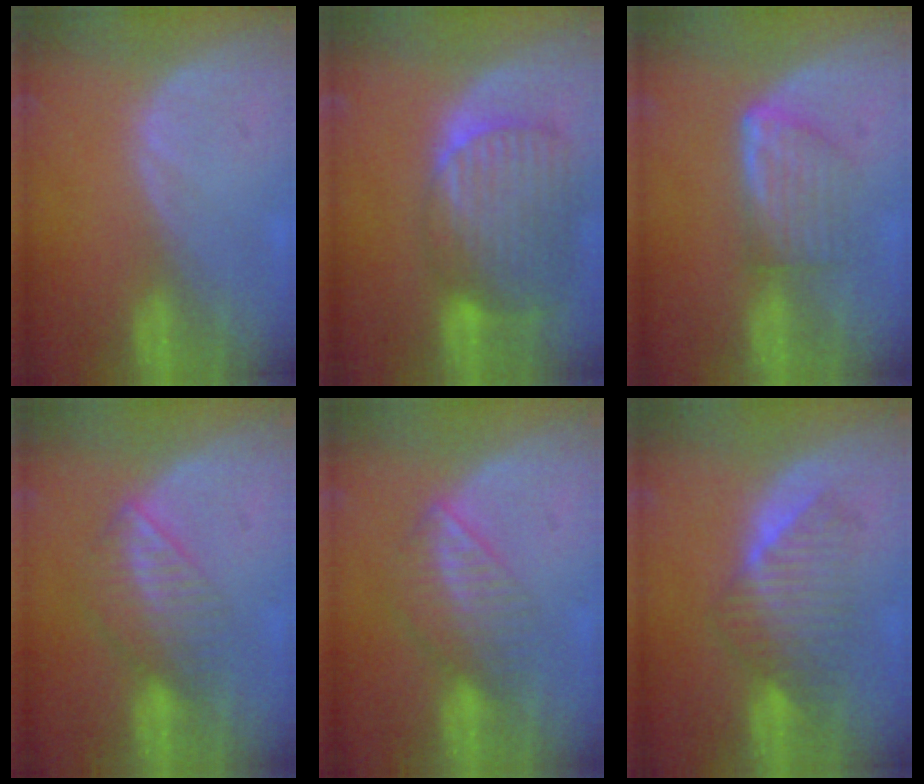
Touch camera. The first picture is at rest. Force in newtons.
{"total": 10.5, "press": 8.9, "slide": 5.5}
{"total": 5.8, "press": 5.3, "slide": 2.4}
{"total": 6.7, "press": 5.7, "slide": 3.5}
{"total": 6.7, "press": 5.7, "slide": 3.5}
{"total": 6.7, "press": 6.5, "slide": 1.6}